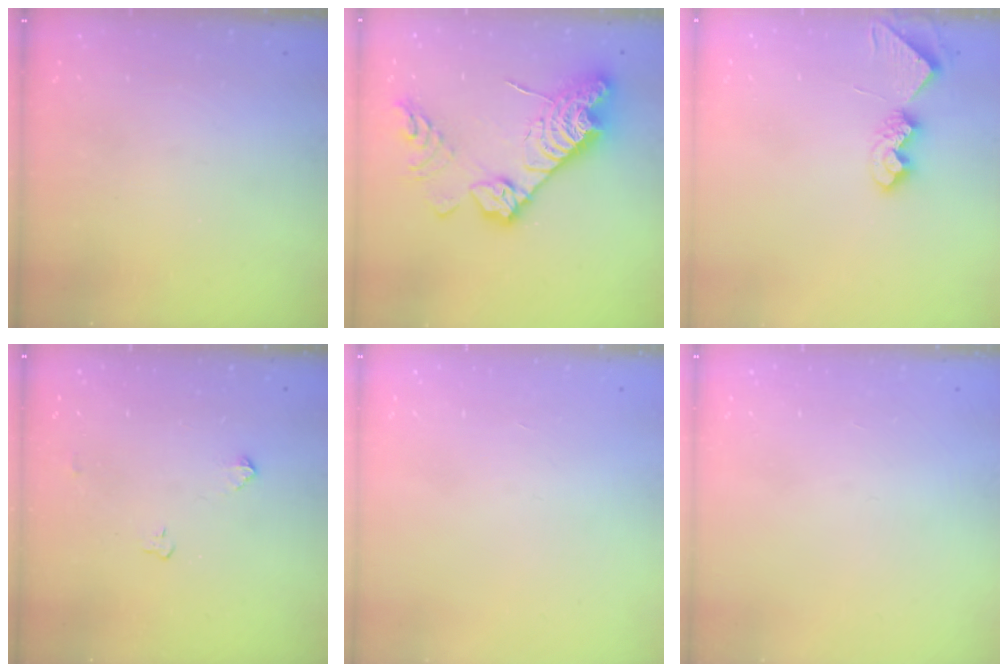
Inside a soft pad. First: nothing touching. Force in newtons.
{"total": 19.4, "press": 19.4, "slide": 1.1}
{"total": 8.4, "press": 8.4, "slide": 0.4}
{"total": 3.7, "press": 3.7, "slide": 0.6}
{"total": 0.0}
{"total": 0.0}